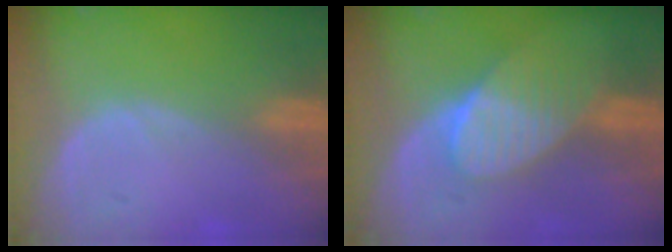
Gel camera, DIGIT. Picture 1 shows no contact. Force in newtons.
{"total": 7.4, "press": 6.8, "slide": 2.8}